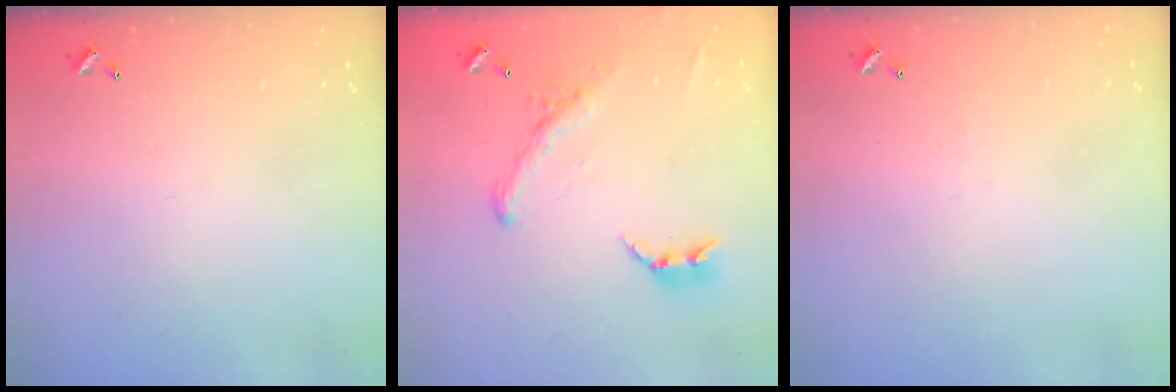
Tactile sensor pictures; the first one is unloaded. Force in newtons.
{"total": 3.8, "press": 3.5, "slide": 1.5}
{"total": 2.5, "press": 2.4, "slide": 0.6}